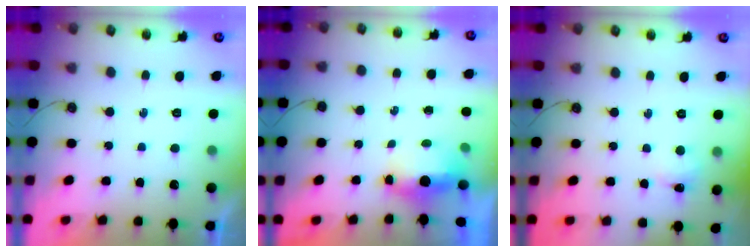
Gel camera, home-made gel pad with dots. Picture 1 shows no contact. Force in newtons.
{"total": 5.0, "press": 4.8, "slide": 1.2}
{"total": 2.4, "press": 2.3, "slide": 0.5}